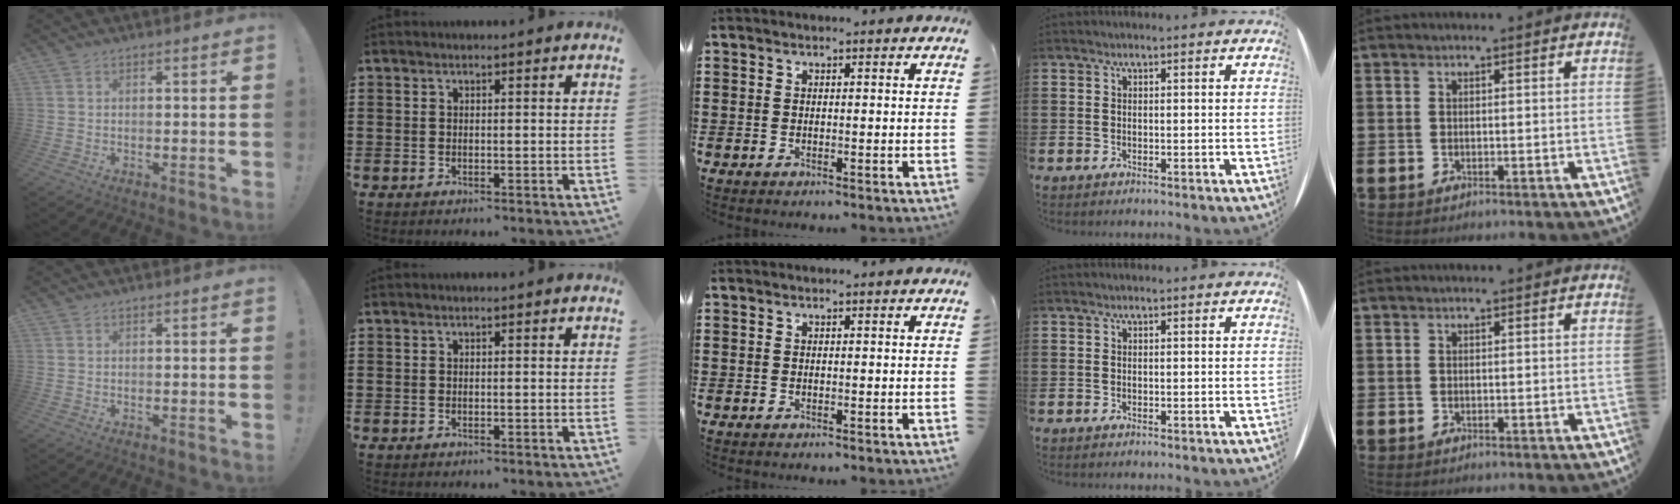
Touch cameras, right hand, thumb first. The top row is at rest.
{}